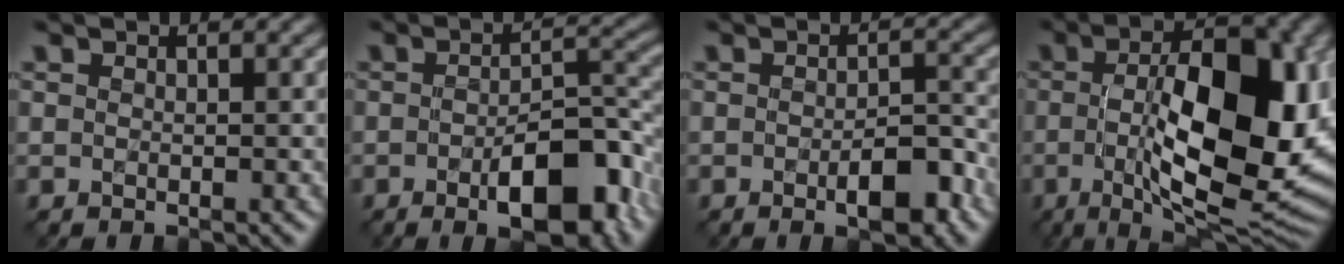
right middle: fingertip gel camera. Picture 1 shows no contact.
{"total": 7.7, "force": [-3.2, 2.9, 6.4], "torque": [-0.090, 0.007, -0.046]}
{"total": 3.8, "force": [-1.7, 1.3, 3.1], "torque": [-0.045, 0.002, -0.021]}
{"total": 14.9, "force": [-0.2, 6.1, 13.5], "torque": [-0.199, 0.003, -0.006]}